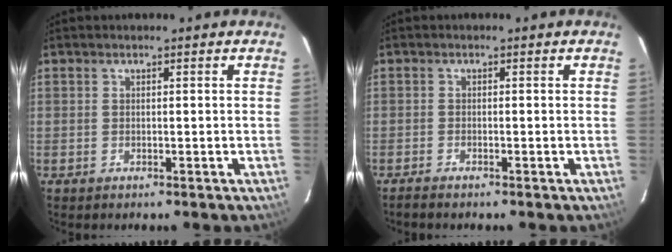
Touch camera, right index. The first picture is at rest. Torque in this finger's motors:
{"motor_torque": [-0.18, -0.22, 0.02, 0.01]}